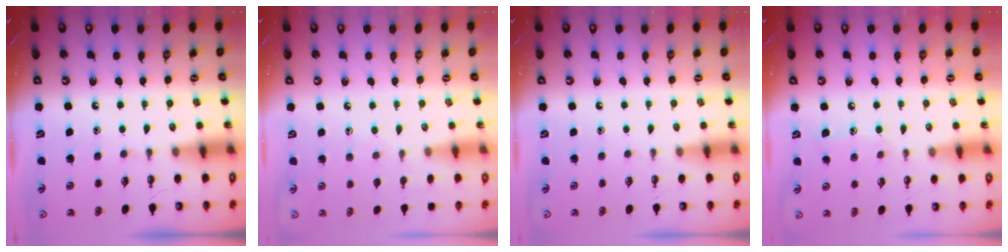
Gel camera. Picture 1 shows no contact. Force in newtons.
{"total": 4.4, "press": 4.3, "slide": 0.5}
{"total": 0.0}
{"total": 5.9, "press": 5.8, "slide": 0.7}